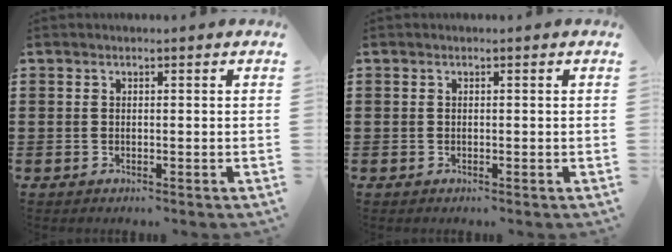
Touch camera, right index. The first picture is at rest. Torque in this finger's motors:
{"motor_torque": [0.00, 0.00, 0.00, 0.00]}